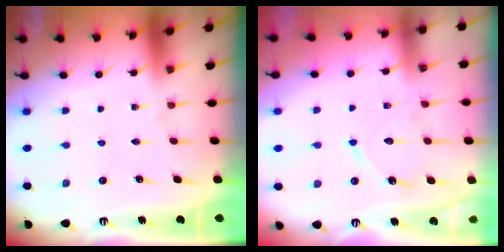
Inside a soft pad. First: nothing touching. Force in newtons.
{"total": 9.6, "press": 9.6, "slide": 0.8}